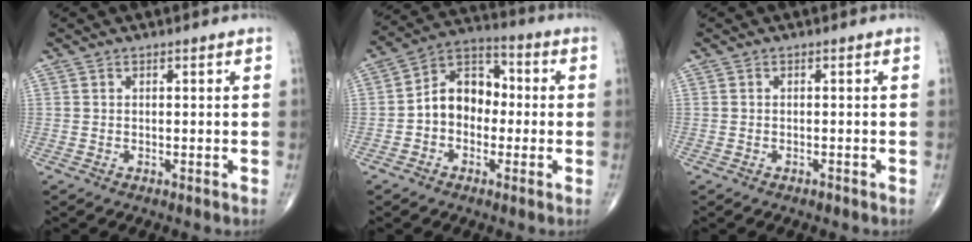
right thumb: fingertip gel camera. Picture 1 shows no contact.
{"total": 10.5, "force": [-1.0, 7.9, 6.9], "torque": [-0.084, 0.039, -0.033]}
{"total": 0.6, "force": [-0.5, 0.3, 0.2], "torque": [-0.004, 0.001, -0.009]}